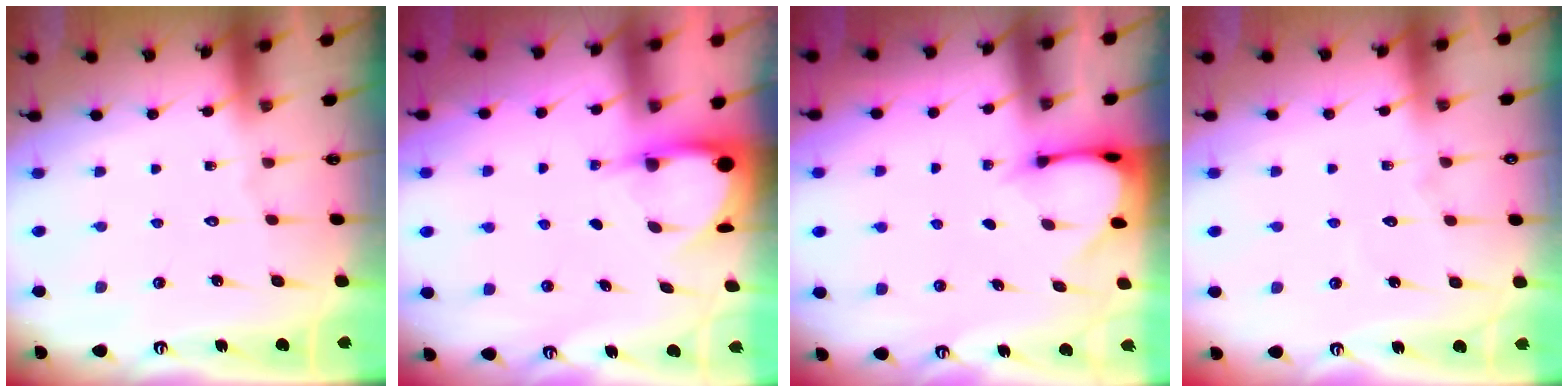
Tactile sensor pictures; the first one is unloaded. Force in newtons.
{"total": 3.9, "press": 3.9, "slide": 0.4}
{"total": 3.1, "press": 3.1, "slide": 0.2}
{"total": 3.0, "press": 3.0, "slide": 0.3}